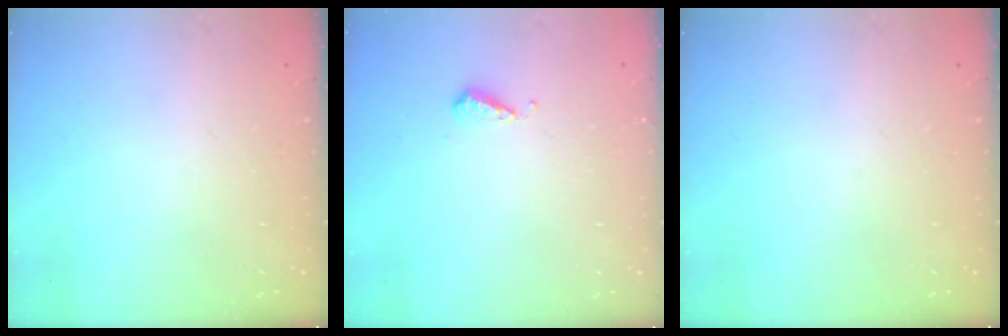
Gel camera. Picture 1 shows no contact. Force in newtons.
{"total": 4.6, "press": 4.5, "slide": 0.9}
{"total": 0.0}